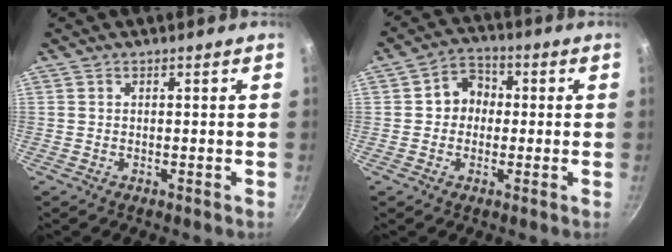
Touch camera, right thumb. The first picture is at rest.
{"total": 6.5, "force": [0.1, 5.6, 3.2], "torque": [-0.009, 0.014, -0.009]}